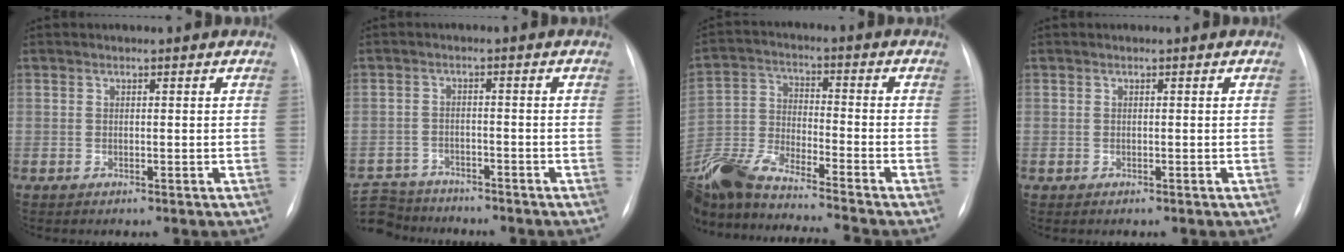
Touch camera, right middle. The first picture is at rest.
{"total": 8.2, "force": [-7.8, 2.5, 0.6], "torque": [-0.020, 0.006, -0.132]}
{"total": 19.0, "force": [-16.7, 0.6, 9.1], "torque": [-0.221, -0.015, -0.308]}
{"total": 0.0}